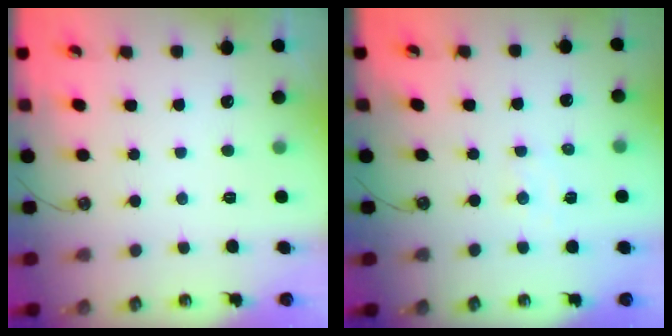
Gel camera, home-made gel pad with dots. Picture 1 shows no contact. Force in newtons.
{"total": 5.1, "press": 5.0, "slide": 0.4}